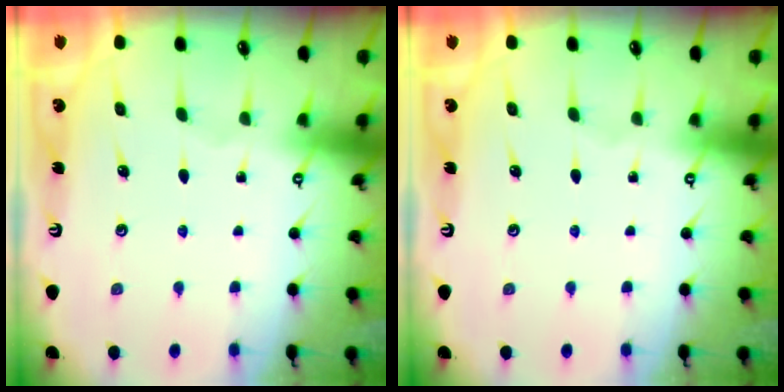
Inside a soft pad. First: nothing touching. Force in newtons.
{"total": 0.0}